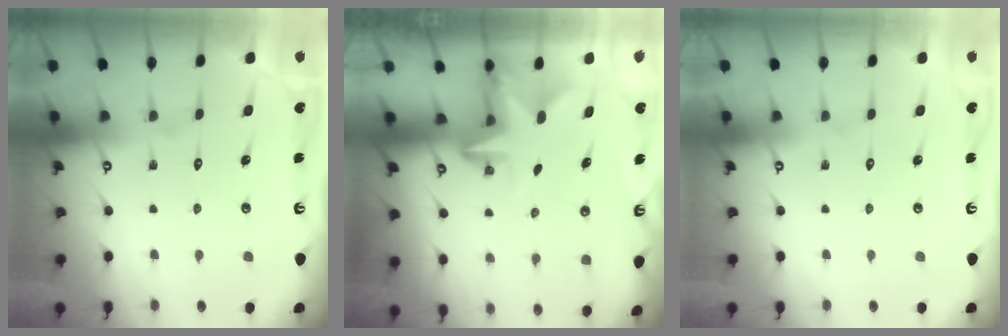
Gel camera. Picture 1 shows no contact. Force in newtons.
{"total": 2.8, "press": 2.8, "slide": 0.6}
{"total": 0.0}